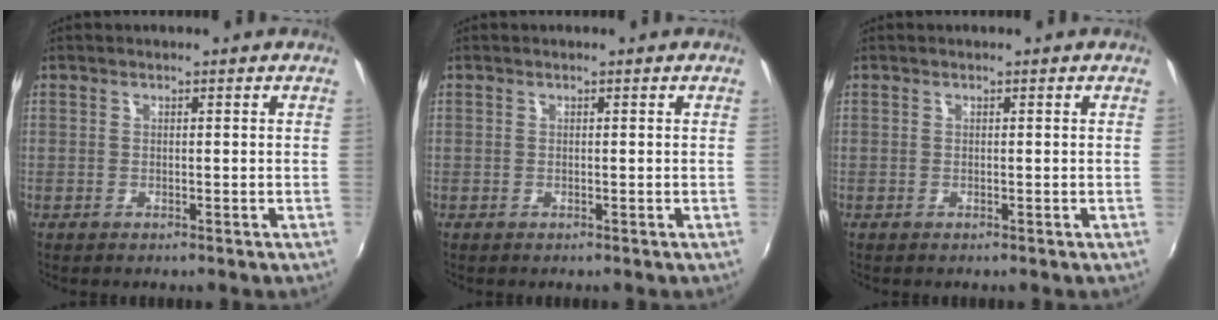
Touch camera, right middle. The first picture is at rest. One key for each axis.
{"total": 0.0}
{"total": 0.0}